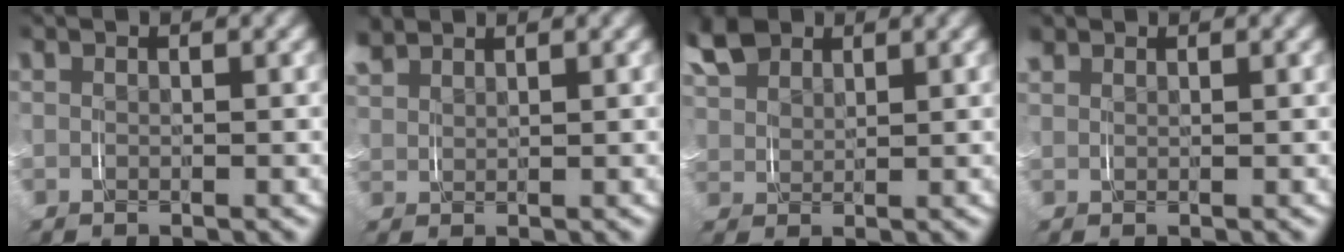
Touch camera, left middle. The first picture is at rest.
{"total": 1.6, "force": [1.5, 0.4, 0.2], "torque": [-0.015, 0.002, 0.034]}
{"total": 4.0, "force": [2.6, 2.4, 1.9], "torque": [-0.055, 0.000, 0.054]}
{"total": 0.7, "force": [0.7, 0.1, -0.2], "torque": [-0.005, -0.002, 0.017]}